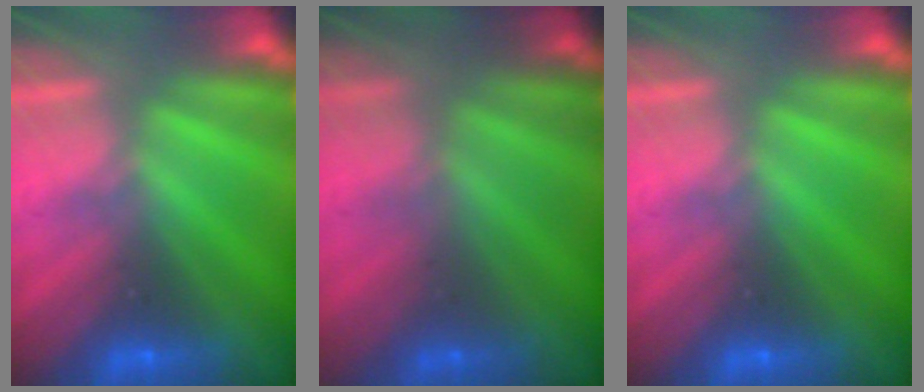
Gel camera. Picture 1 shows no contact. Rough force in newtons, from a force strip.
{"total": 1.0}
{"total": 0.0}